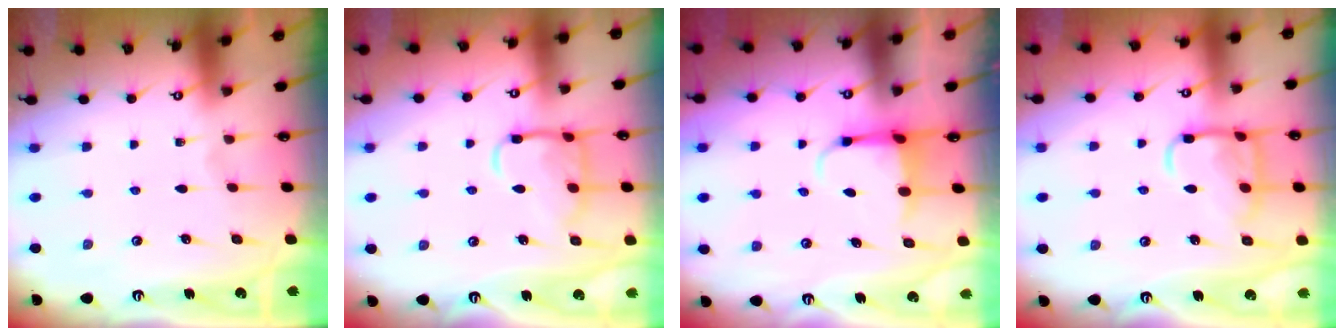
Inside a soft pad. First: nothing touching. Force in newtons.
{"total": 13.8, "press": 13.8, "slide": 1.1}
{"total": 3.9, "press": 3.7, "slide": 1.0}
{"total": 11.2, "press": 11.1, "slide": 1.0}